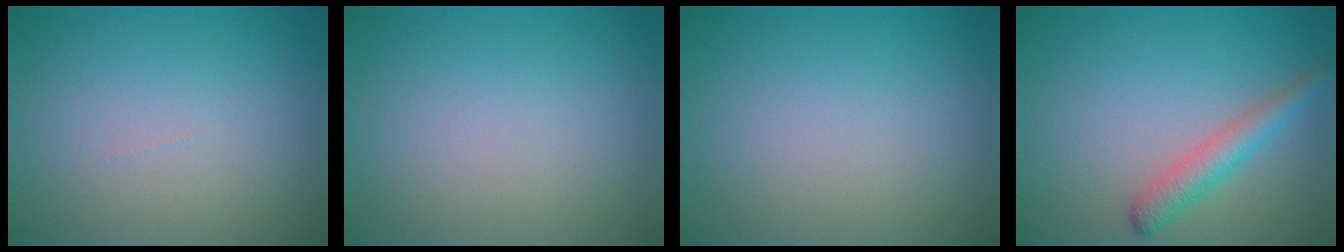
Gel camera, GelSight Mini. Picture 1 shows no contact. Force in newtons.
{"total": 0.0}
{"total": 0.0}
{"total": 2.8, "press": 2.8, "slide": 0.1}